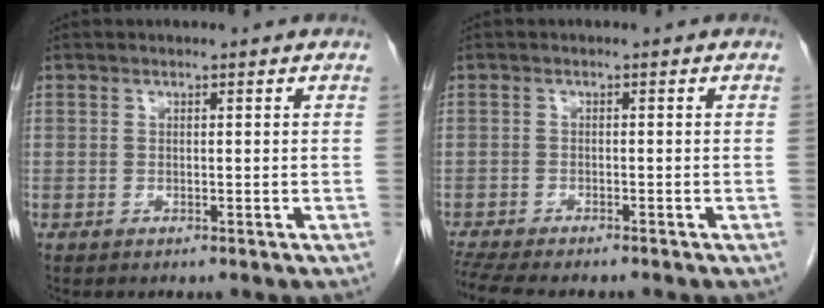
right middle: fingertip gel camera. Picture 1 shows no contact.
{"total": 7.7, "force": [-6.7, 1.3, 3.6], "torque": [-0.061, -0.007, -0.103]}